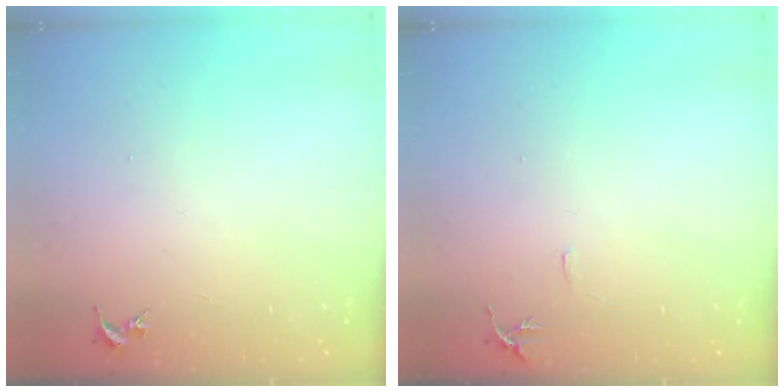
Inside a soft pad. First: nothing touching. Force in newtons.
{"total": 6.0, "press": 5.9, "slide": 0.7}